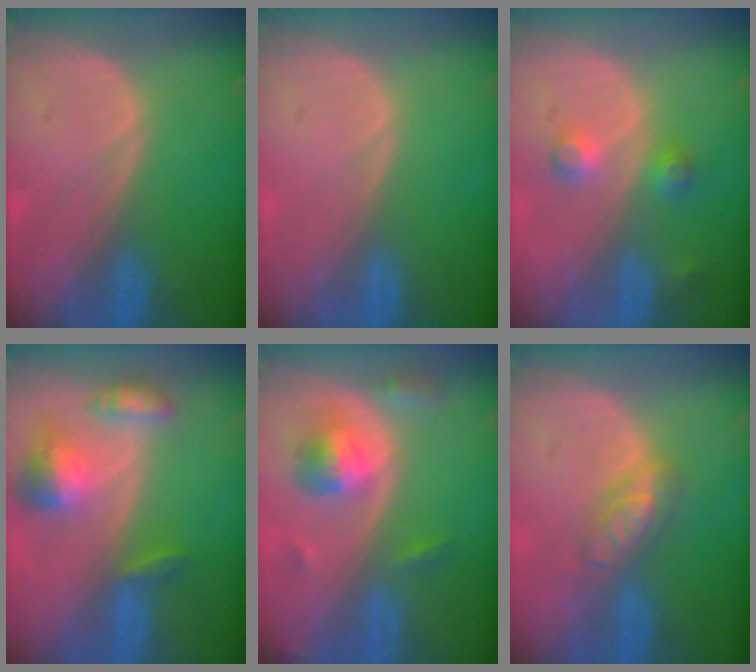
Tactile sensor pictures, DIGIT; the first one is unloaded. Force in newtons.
{"total": 0.0}
{"total": 3.6, "press": 3.4, "slide": 1.1}
{"total": 7.0, "press": 6.5, "slide": 2.6}
{"total": 5.7, "press": 5.3, "slide": 1.9}
{"total": 4.6, "press": 4.3, "slide": 1.5}